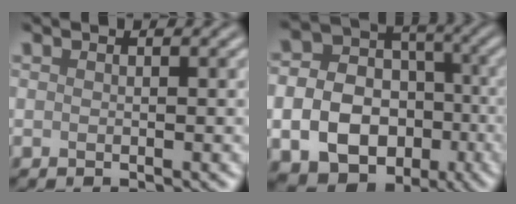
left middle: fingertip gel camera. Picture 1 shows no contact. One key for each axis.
{"total": 13.8, "fx": -4.0, "fy": 11.4, "fz": 6.6, "tx": -0.118, "ty": -0.039, "tz": -0.074}